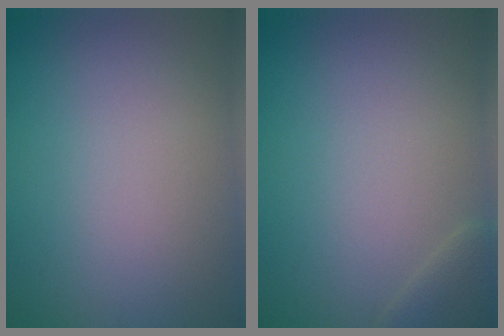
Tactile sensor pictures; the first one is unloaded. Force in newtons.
{"total": 1.7, "press": 1.7, "slide": 0.1}